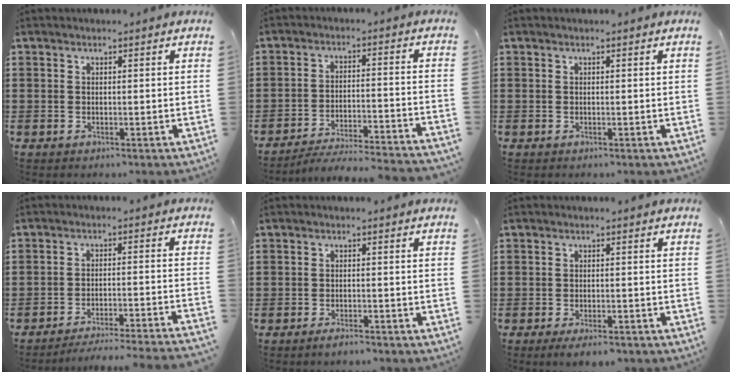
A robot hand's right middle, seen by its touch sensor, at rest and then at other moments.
{"total": 5.1, "force": [-4.9, -0.1, 1.5], "torque": [-0.033, -0.009, -0.099]}
{"total": 0.0}
{"total": 4.4, "force": [-4.1, -0.5, 1.3], "torque": [-0.022, -0.008, -0.084]}
{"total": 1.4, "force": [-1.2, 0.2, 0.7], "torque": [-0.014, -0.004, -0.022]}
{"total": 1.9, "force": [-1.4, 0.3, 1.1], "torque": [-0.021, 0.001, -0.027]}